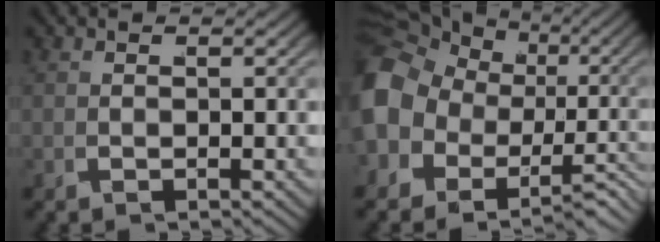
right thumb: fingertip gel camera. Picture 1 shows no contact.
{"total": 11.2, "force": [-1.1, 9.6, 5.7], "torque": [-0.120, -0.031, -0.015]}